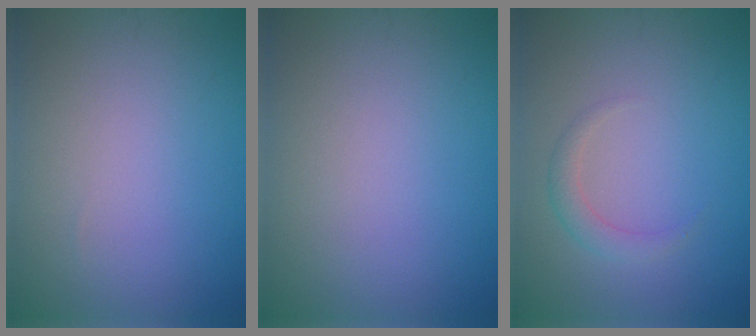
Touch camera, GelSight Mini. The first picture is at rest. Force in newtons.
{"total": 0.0}
{"total": 1.6, "press": 1.6, "slide": 0.1}